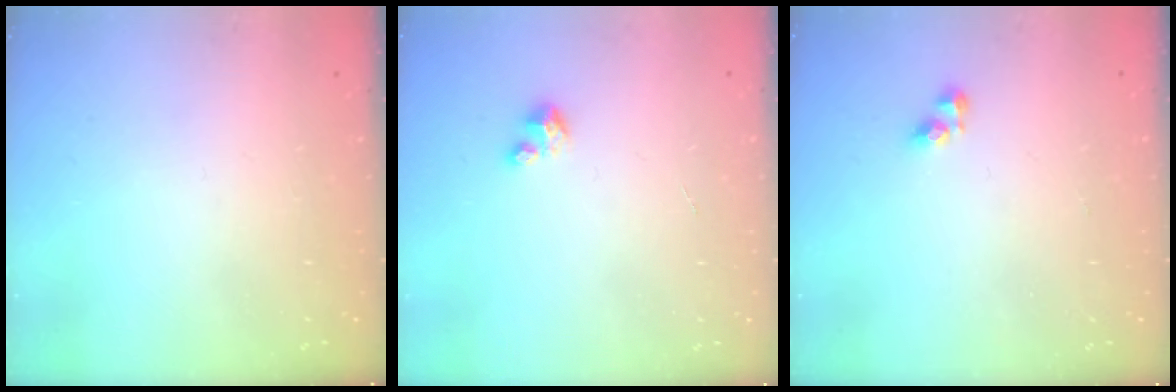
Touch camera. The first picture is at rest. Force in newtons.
{"total": 3.4, "press": 3.3, "slide": 0.2}
{"total": 4.9, "press": 4.8, "slide": 0.8}